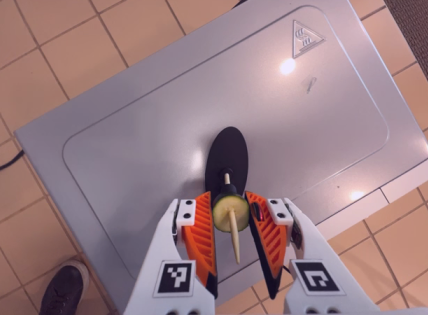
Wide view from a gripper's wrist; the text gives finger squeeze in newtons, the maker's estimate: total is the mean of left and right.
{"total": 7.7, "left": 7.3, "right": 8.0}